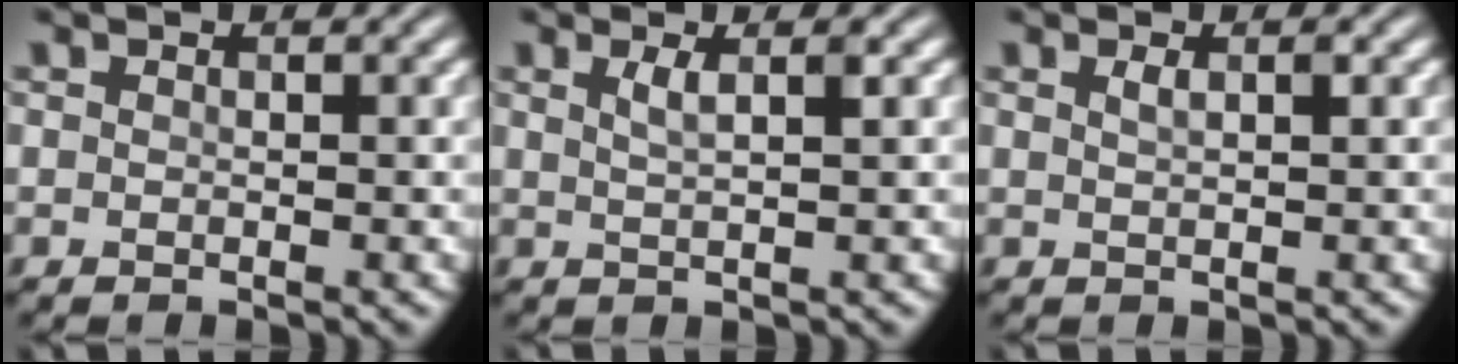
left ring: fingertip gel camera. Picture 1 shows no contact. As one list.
[{"total": 2.0, "force": [0.8, 0.6, 1.7], "torque": [-0.025, 0.003, 0.009]}, {"total": 1.1, "force": [0.5, 0.2, 0.9], "torque": [-0.018, 0.002, 0.007]}]